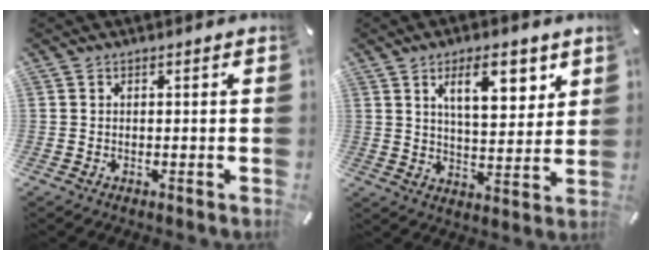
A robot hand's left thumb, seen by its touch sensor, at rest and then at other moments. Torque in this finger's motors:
{"motor_torque": [2.03, 1.96, 1.53, -0.85, 0.33]}